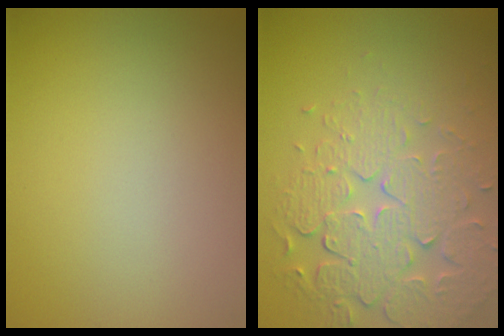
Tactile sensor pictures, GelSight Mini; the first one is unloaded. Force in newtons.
{"total": 6.9, "press": 5.2, "slide": 4.6}